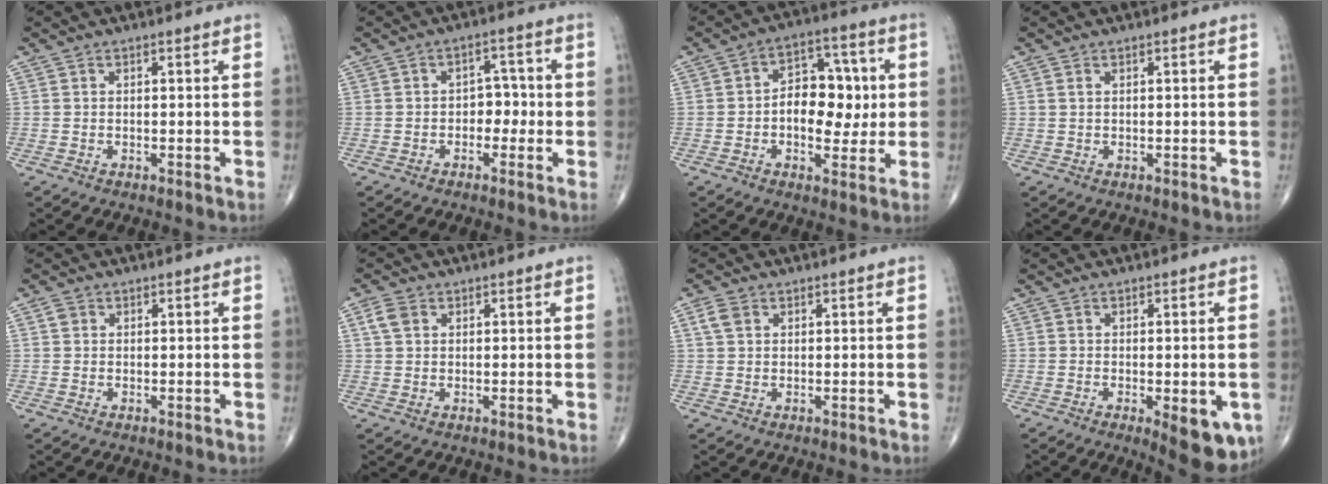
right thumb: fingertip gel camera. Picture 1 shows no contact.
{"total": 4.0, "force": [-0.9, 2.9, 2.7], "torque": [-0.012, 0.015, -0.020]}
{"total": 11.7, "force": [0.0, 7.4, 9.0], "torque": [-0.093, 0.023, -0.002]}
{"total": 0.6, "force": [0.4, 0.0, 0.5], "torque": [-0.015, 0.005, 0.010]}
{"total": 1.2, "force": [0.5, 1.0, 0.4], "torque": [-0.004, 0.002, 0.006]}
{"total": 3.0, "force": [1.2, 2.2, 1.7], "torque": [-0.033, 0.006, 0.024]}
{"total": 2.7, "force": [1.1, 1.9, 1.5], "torque": [-0.031, 0.007, 0.024]}
{"total": 9.0, "force": [-2.9, 3.3, 7.8], "torque": [-0.082, -0.013, -0.032]}